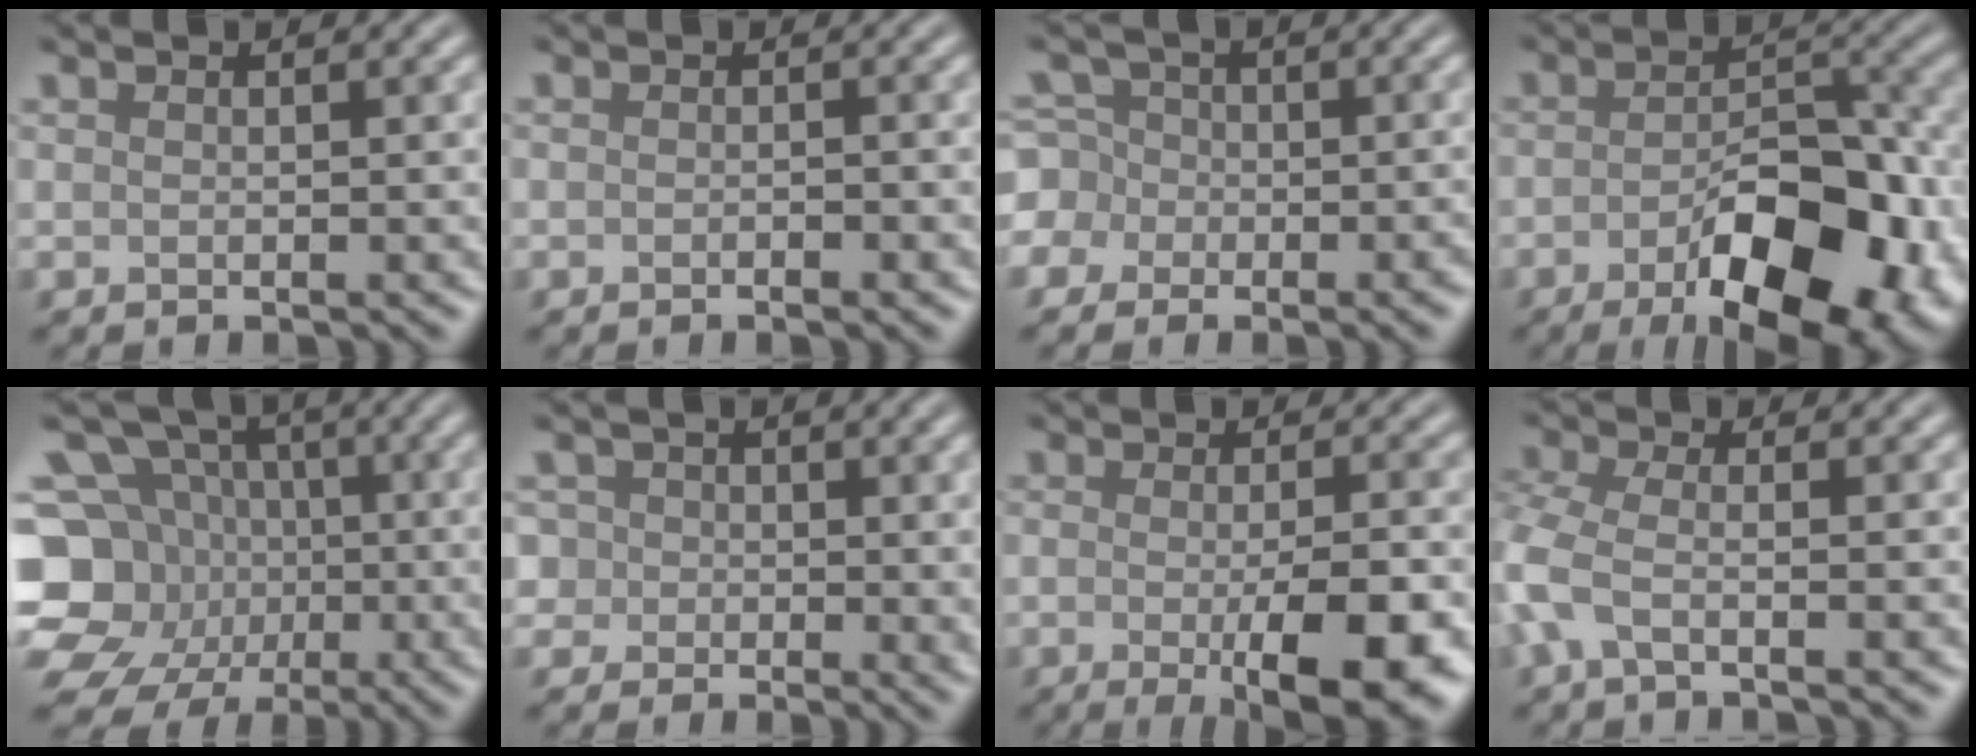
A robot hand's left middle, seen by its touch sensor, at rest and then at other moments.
{"total": 0.7, "force": [-0.6, 0.0, 0.4], "torque": [-0.004, -0.003, -0.006]}
{"total": 6.5, "force": [-2.5, 5.8, 1.6], "torque": [-0.024, 0.014, -0.074]}
{"total": 11.2, "force": [-5.4, 4.6, 8.7], "torque": [-0.130, -0.006, -0.070]}
{"total": 13.6, "force": [-3.5, 12.4, 4.4], "torque": [-0.128, -0.008, -0.080]}
{"total": 3.6, "force": [0.9, 3.1, 1.5], "torque": [-0.035, 0.005, 0.010]}
{"total": 7.7, "force": [-2.6, 2.2, 7.0], "torque": [-0.098, -0.015, -0.029]}
{"total": 2.9, "force": [-1.0, 1.1, 2.5], "torque": [-0.070, -0.005, -0.030]}